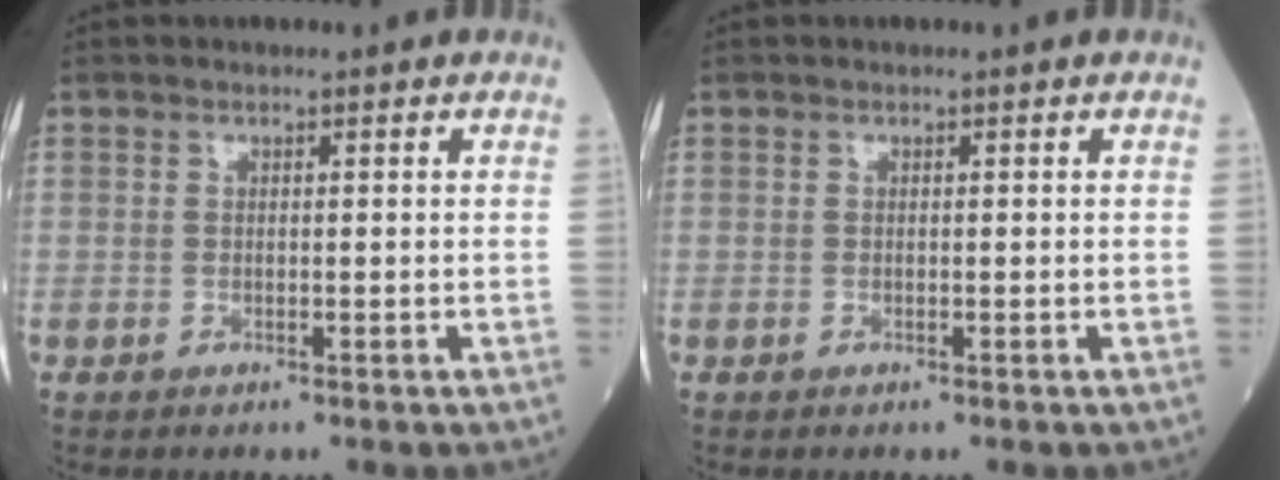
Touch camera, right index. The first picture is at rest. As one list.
[{"total": 0.0}]